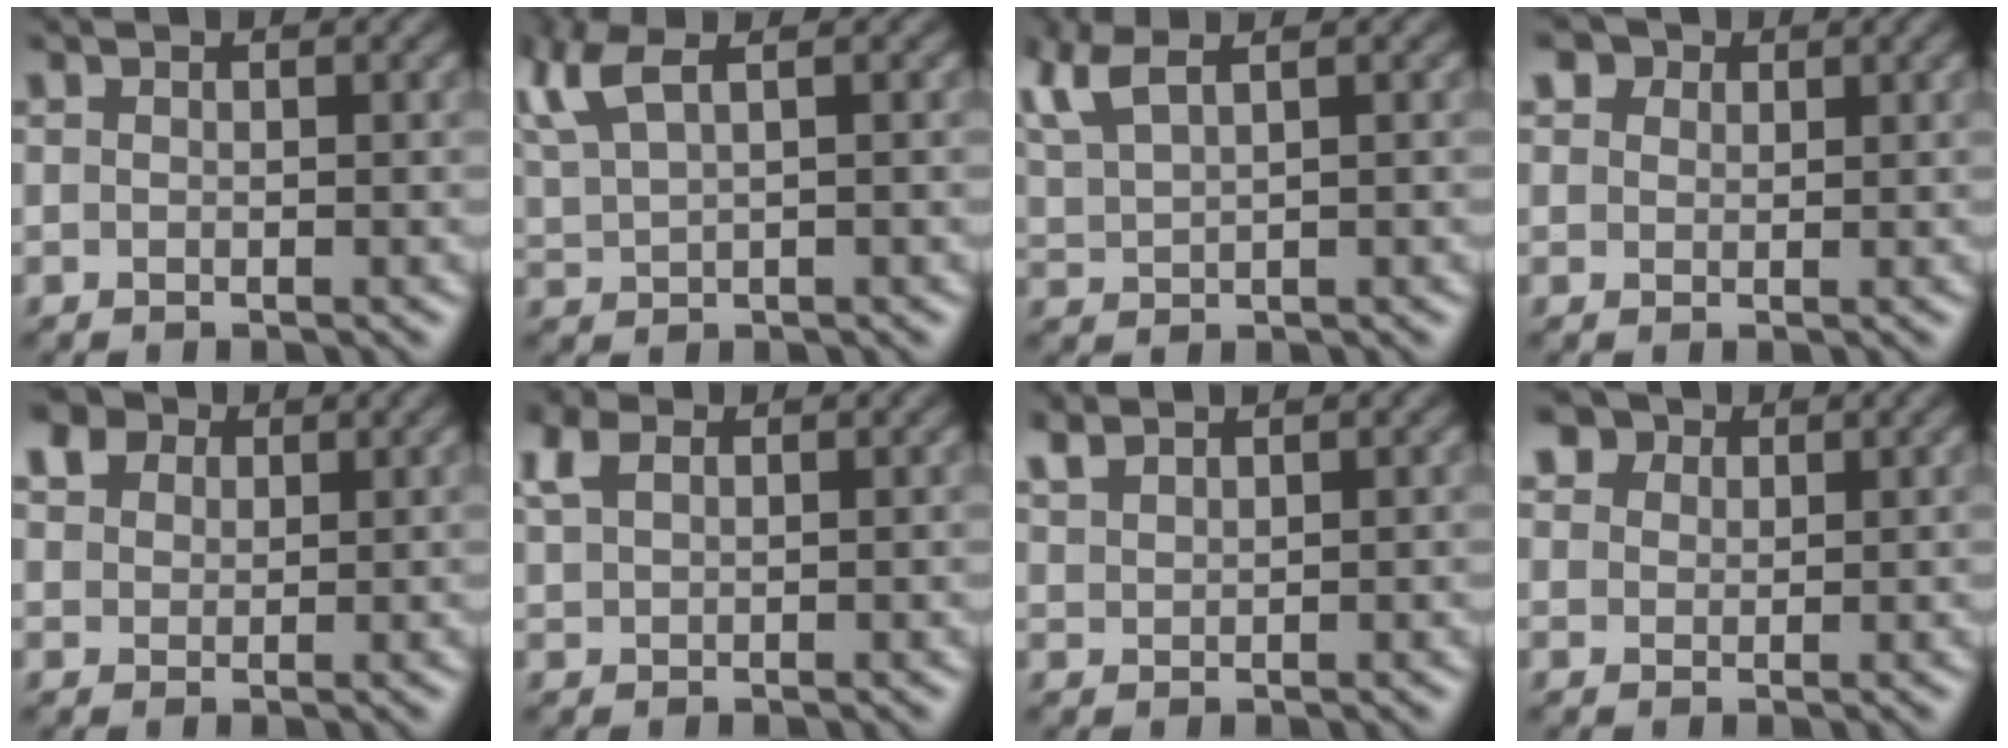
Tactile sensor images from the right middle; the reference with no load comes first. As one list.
[{"total": 6.3, "force": [3.5, 2.6, 4.5], "torque": [-0.116, 0.029, 0.059]}, {"total": 5.5, "force": [3.4, 2.2, 3.8], "torque": [-0.101, 0.028, 0.055]}, {"total": 3.0, "force": [2.1, 1.9, 1.0], "torque": [-0.025, -0.002, 0.031]}, {"total": 4.5, "force": [3.2, 2.7, 1.8], "torque": [-0.048, 0.008, 0.047]}, {"total": 2.7, "force": [1.5, 1.5, 1.7], "torque": [-0.046, 0.008, 0.032]}, {"total": 1.6, "force": [1.5, 0.4, 0.4], "torque": [-0.011, 0.003, 0.034]}, {"total": 4.0, "force": [2.9, 2.4, 1.4], "torque": [-0.036, 0.003, 0.046]}]